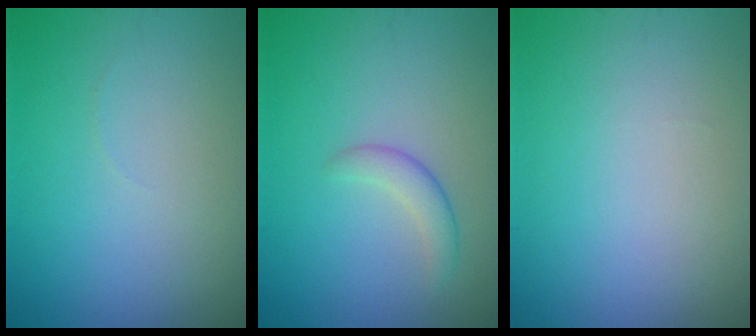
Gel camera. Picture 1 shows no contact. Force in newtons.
{"total": 1.9, "press": 1.9, "slide": 0.0}
{"total": 0.0}